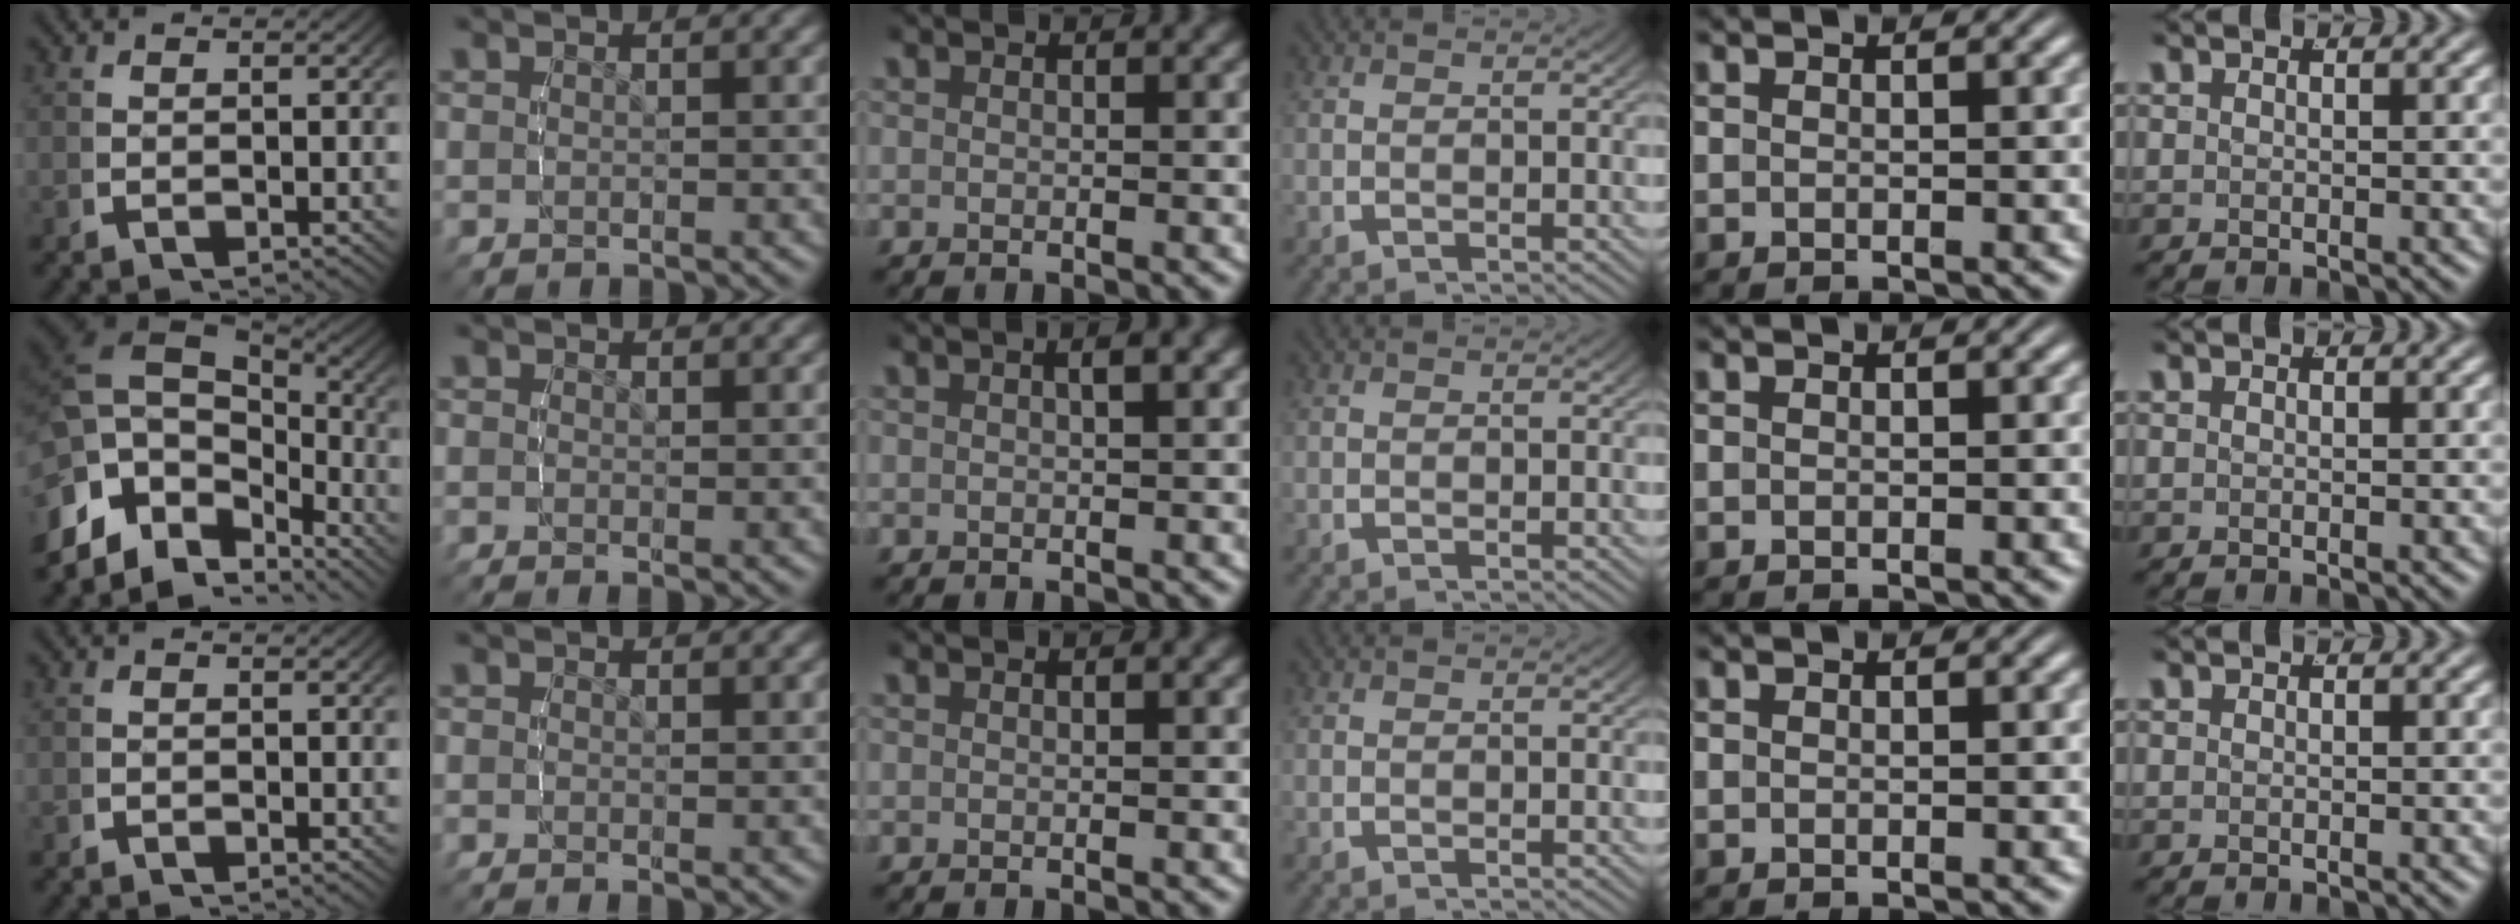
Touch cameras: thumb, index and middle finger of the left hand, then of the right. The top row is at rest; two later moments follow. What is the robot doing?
{"motion": "lift_and_place", "object": "air blower"}